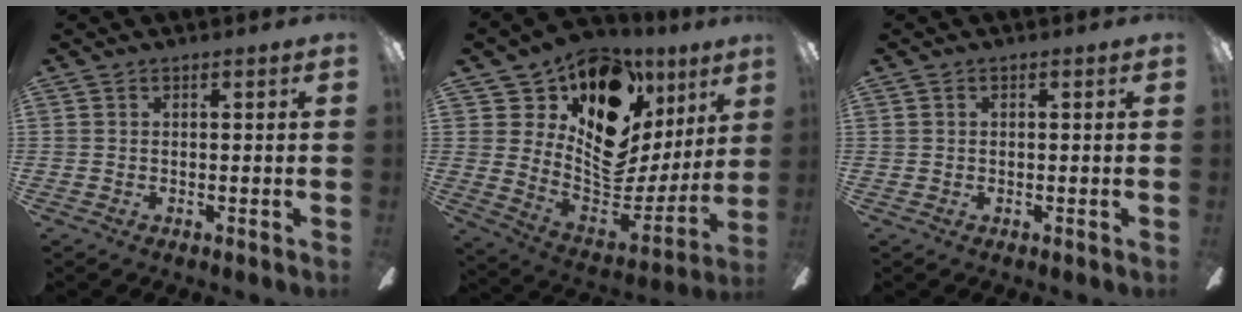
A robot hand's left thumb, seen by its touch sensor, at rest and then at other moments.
{"total": 17.5, "force": [11.0, 10.3, 8.9], "torque": [-0.160, -0.106, 0.204]}
{"total": 0.0}